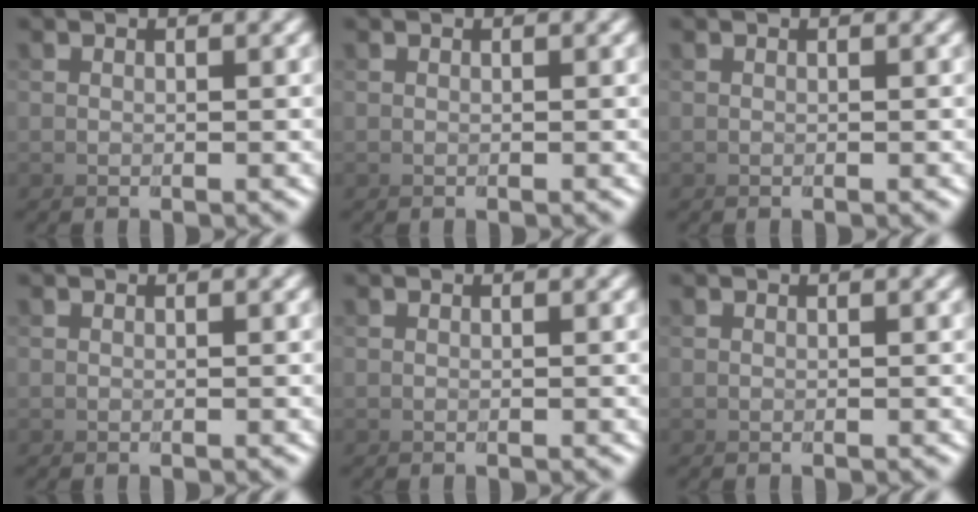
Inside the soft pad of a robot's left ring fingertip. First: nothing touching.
{"total": 0.0}
{"total": 0.0}
{"total": 0.0}
{"total": 0.0}
{"total": 0.0}